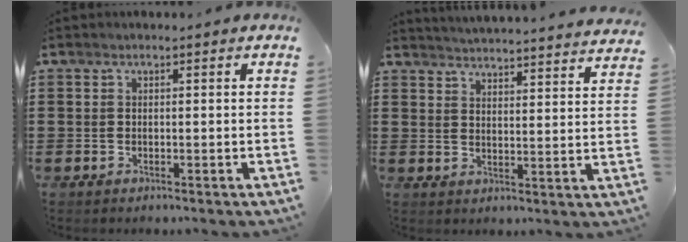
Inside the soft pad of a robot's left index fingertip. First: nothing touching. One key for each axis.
{"total": 4.2, "fx": 4.1, "fy": -0.9, "fz": -0.1, "tx": -0.015, "ty": -0.032, "tz": 0.069}